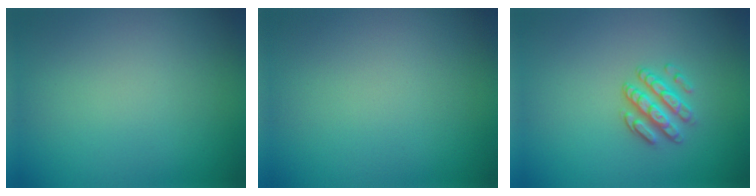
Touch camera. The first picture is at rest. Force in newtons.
{"total": 0.0}
{"total": 2.9, "press": 2.3, "slide": 1.6}